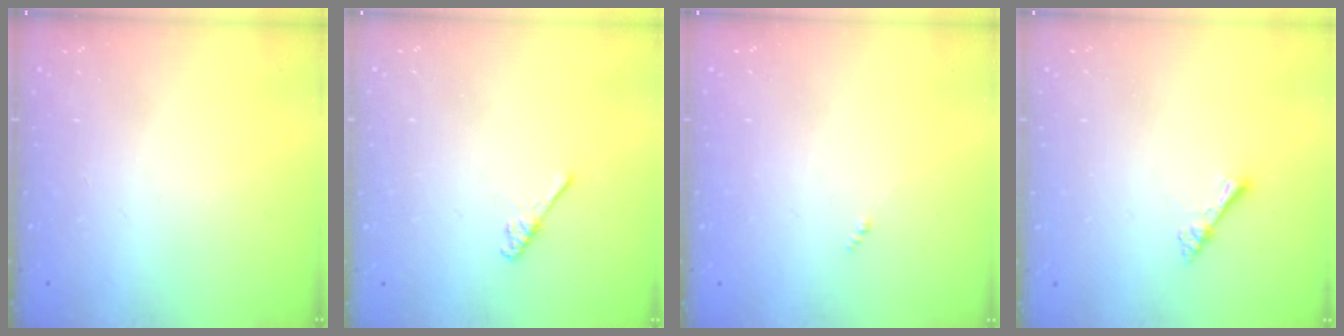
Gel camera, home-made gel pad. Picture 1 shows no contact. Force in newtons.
{"total": 3.1, "press": 3.1, "slide": 0.5}
{"total": 0.0}
{"total": 2.7, "press": 2.7, "slide": 0.2}